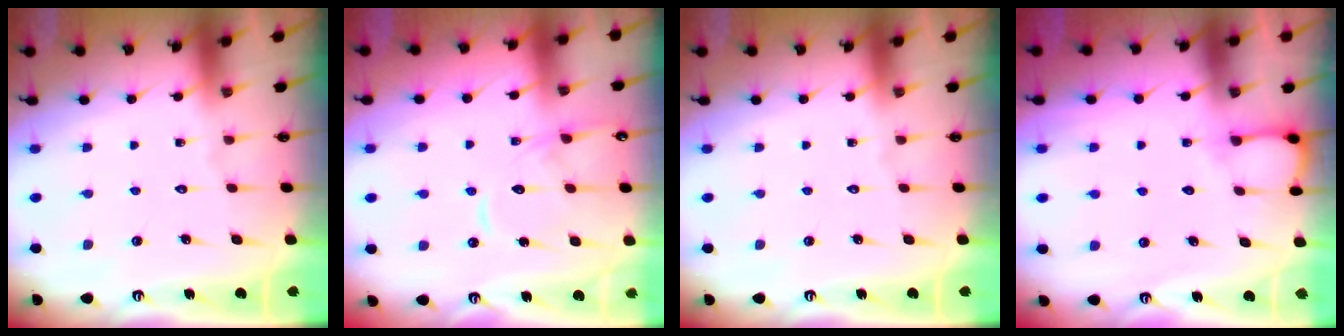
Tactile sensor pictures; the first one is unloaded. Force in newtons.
{"total": 12.8, "press": 12.8, "slide": 1.2}
{"total": 0.0}
{"total": 3.8, "press": 3.8, "slide": 0.4}